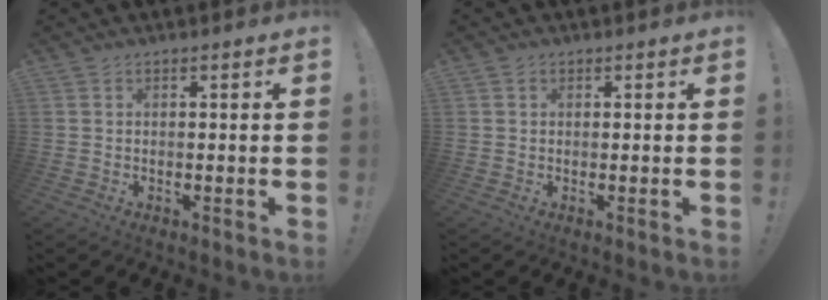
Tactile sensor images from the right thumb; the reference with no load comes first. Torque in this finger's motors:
{"motor_torque": [-0.16, 0.18, -0.03, -0.07, 0.06]}